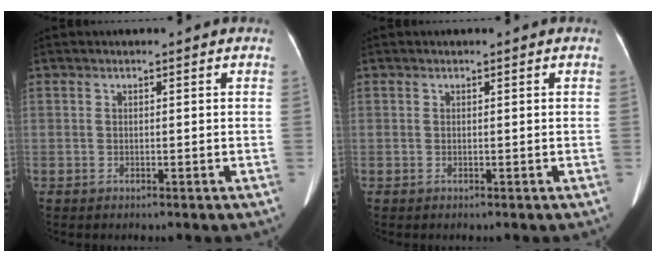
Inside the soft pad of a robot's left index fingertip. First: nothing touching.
{"total": 0.0}